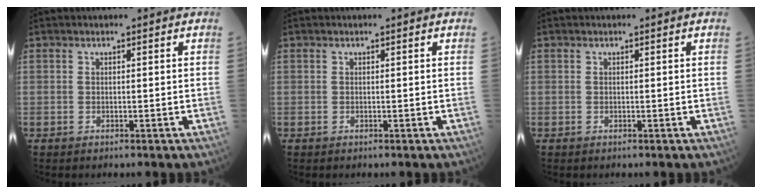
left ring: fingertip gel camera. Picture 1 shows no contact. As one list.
[{"total": 0.0}, {"total": 0.0}]